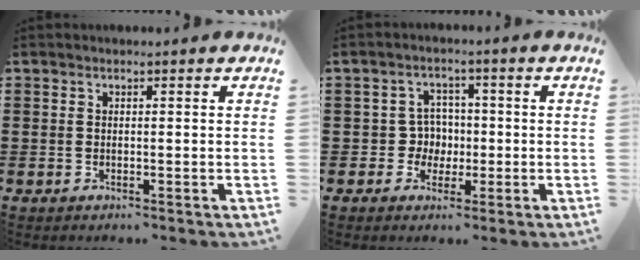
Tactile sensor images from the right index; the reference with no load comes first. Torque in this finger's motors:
{"motor_torque": [0.02, -0.31, 0.00, 0.01]}